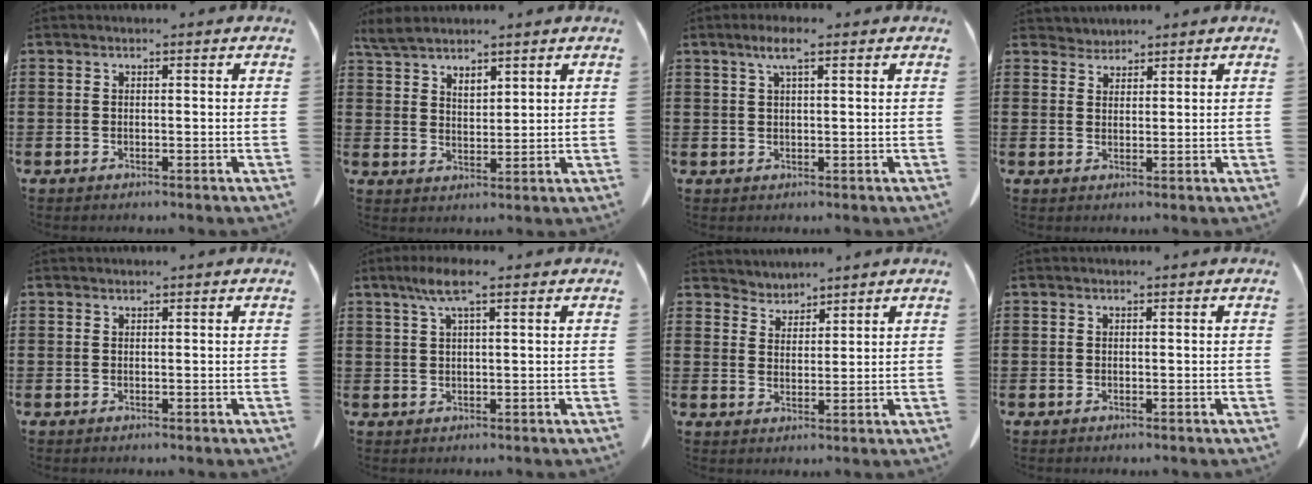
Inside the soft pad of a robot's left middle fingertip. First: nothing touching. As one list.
[{"total": 3.9, "force": [3.5, 1.4, 1.2], "torque": [-0.037, -0.001, 0.064]}, {"total": 3.3, "force": [1.8, 0.6, 2.7], "torque": [-0.057, 0.005, 0.029]}, {"total": 2.0, "force": [2.0, 0.4, -0.3], "torque": [-0.001, 0.000, 0.039]}, {"total": 0.0}, {"total": 4.5, "force": [2.4, 0.6, 3.8], "torque": [-0.080, 0.005, 0.041]}, {"total": 2.9, "force": [2.8, 0.5, -0.5], "torque": [-0.001, -0.011, 0.052]}, {"total": 0.0}]